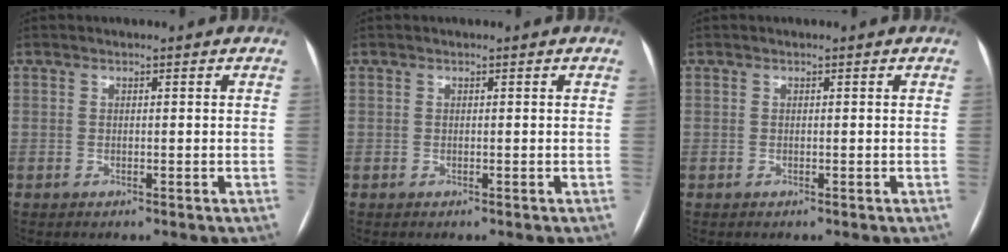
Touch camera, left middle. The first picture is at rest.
{"total": 0.0}
{"total": 0.0}